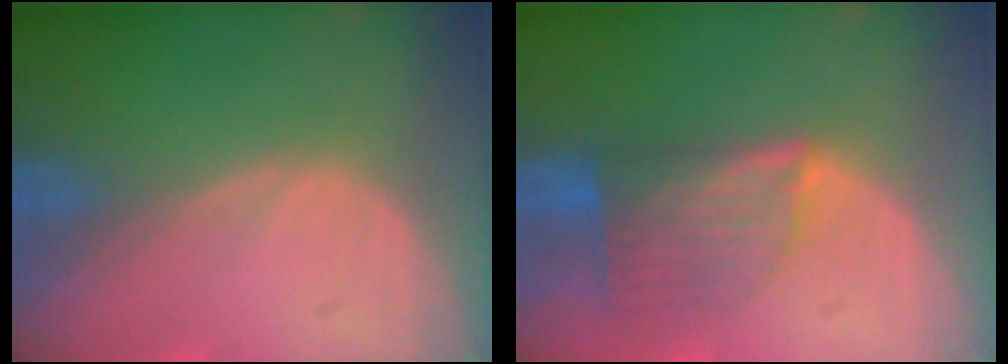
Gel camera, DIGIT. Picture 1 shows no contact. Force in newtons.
{"total": 7.2, "press": 6.3, "slide": 3.4}